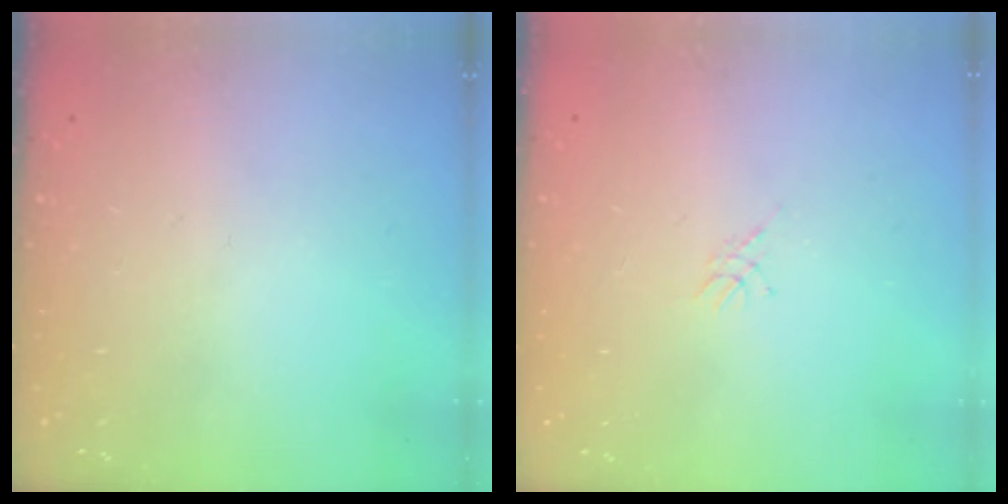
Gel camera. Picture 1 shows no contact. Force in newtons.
{"total": 1.1, "press": 1.1, "slide": 0.3}